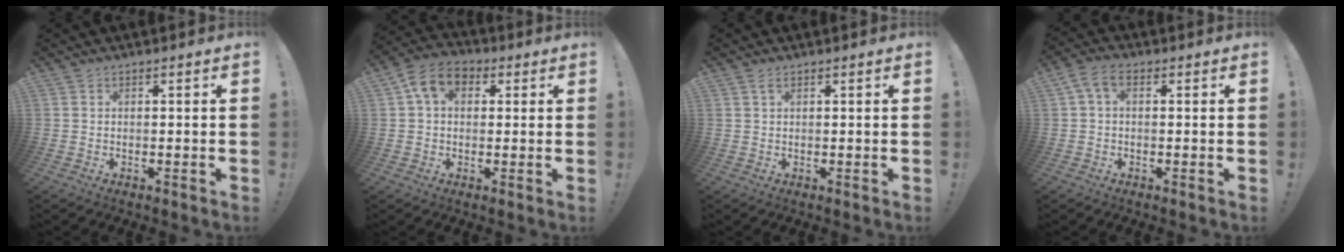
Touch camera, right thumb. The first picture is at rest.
{"total": 8.6, "force": [2.8, 6.1, 5.5], "torque": [-0.090, 0.006, 0.055]}
{"total": 1.3, "force": [0.7, 0.6, 0.9], "torque": [-0.014, 0.000, 0.012]}
{"total": 4.9, "force": [1.0, 2.7, 4.0], "torque": [-0.085, 0.004, 0.020]}